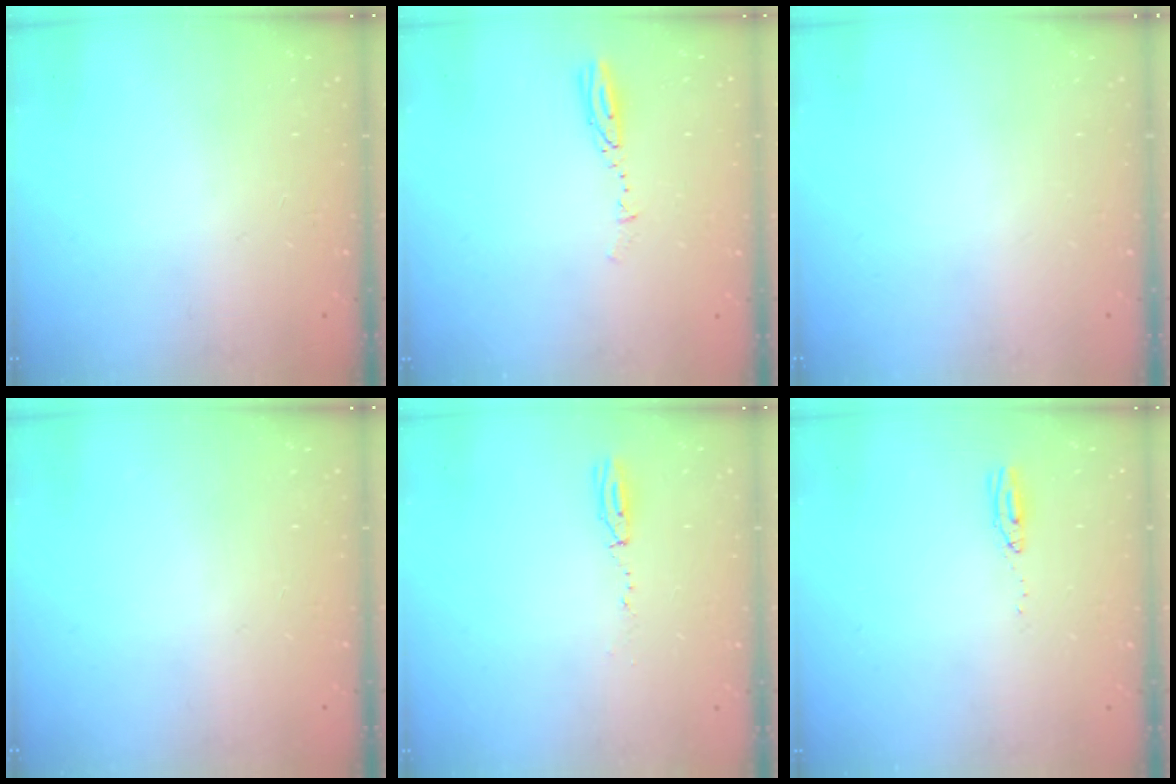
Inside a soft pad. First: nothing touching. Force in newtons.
{"total": 3.6, "press": 3.6, "slide": 0.5}
{"total": 0.0}
{"total": 0.0}
{"total": 11.2, "press": 4.4, "slide": 10.3}
{"total": 3.6, "press": 3.4, "slide": 1.2}